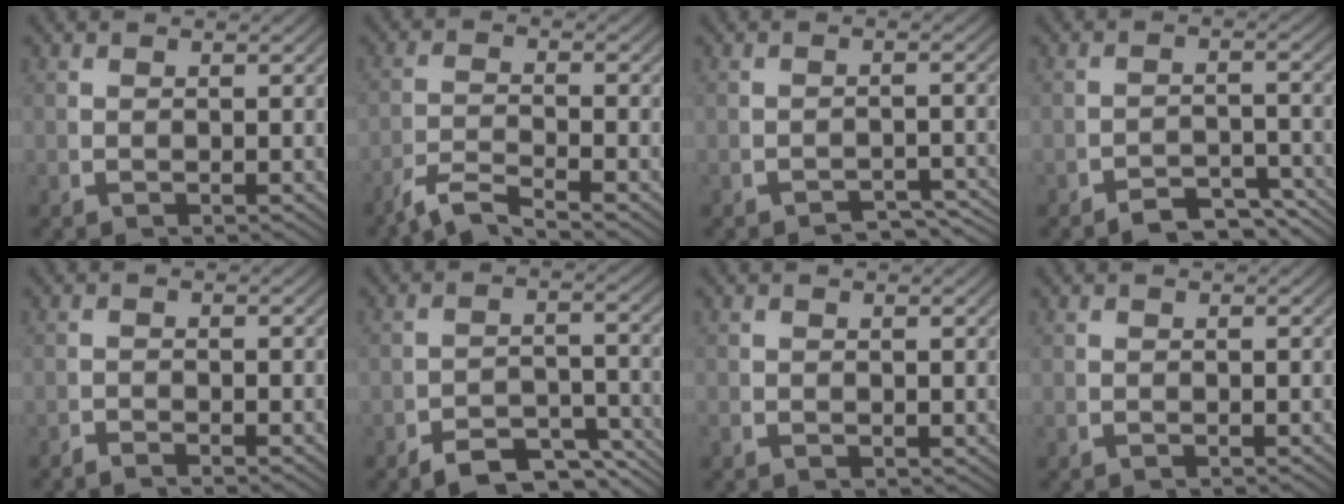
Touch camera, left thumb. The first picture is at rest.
{"total": 4.4, "force": [-3.5, 1.5, 2.2], "torque": [-0.040, -0.010, -0.064]}
{"total": 3.4, "force": [-3.0, 1.0, 1.4], "torque": [-0.013, -0.009, -0.045]}
{"total": 5.4, "force": [-4.4, 2.1, 2.3], "torque": [-0.024, -0.018, -0.071]}
{"total": 1.2, "force": [-1.2, -0.1, 0.0], "torque": [0.007, -0.005, -0.027]}
{"total": 6.2, "force": [-4.8, 2.6, 2.9], "torque": [-0.038, -0.022, -0.077]}
{"total": 0.6, "force": [0.1, 0.6, 0.2], "torque": [-0.008, -0.008, 0.007]}
{"total": 0.0}